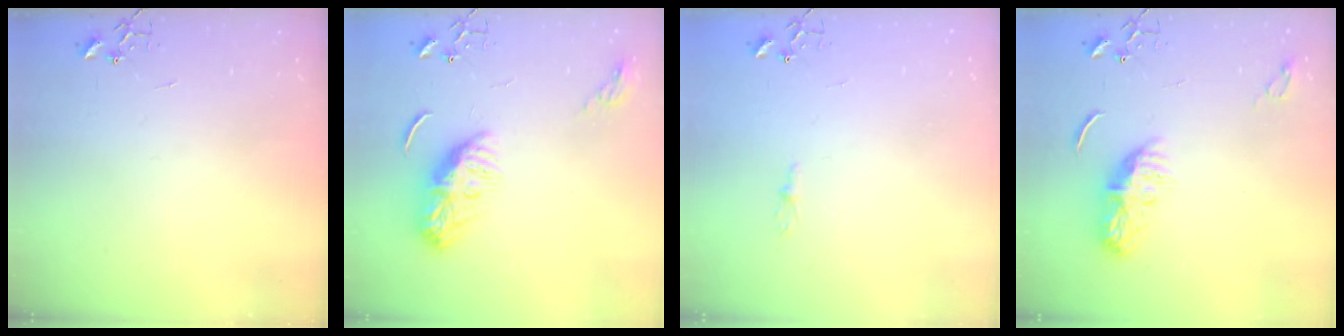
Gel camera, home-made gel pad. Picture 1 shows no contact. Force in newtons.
{"total": 9.4, "press": 9.4, "slide": 0.6}
{"total": 4.0, "press": 4.0, "slide": 0.4}
{"total": 8.7, "press": 8.7, "slide": 0.3}